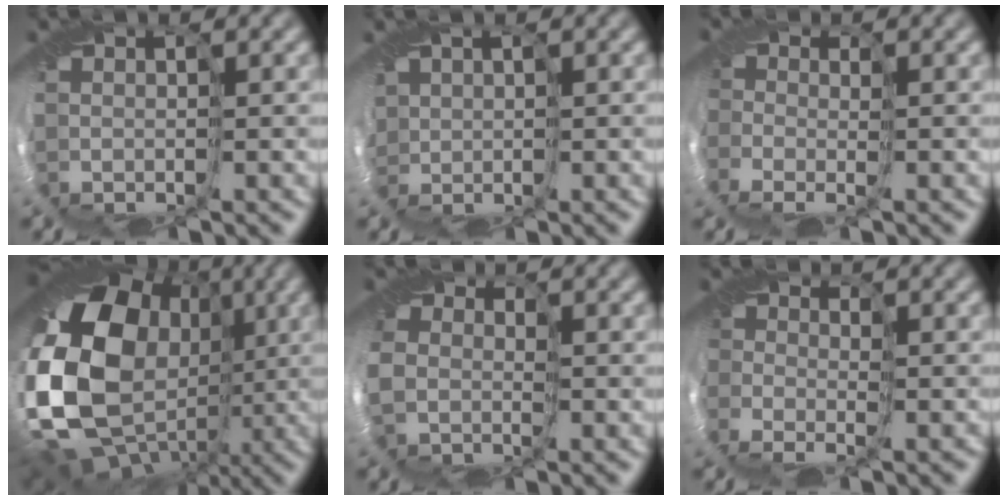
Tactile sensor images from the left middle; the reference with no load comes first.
{"total": 1.0, "force": [-0.4, 0.9, 0.3], "torque": [-0.003, -0.006, -0.012]}
{"total": 1.7, "force": [-1.7, 0.2, -0.2], "torque": [0.024, -0.026, -0.041]}
{"total": 18.1, "force": [-1.9, 14.2, 11.0], "torque": [-0.211, -0.018, -0.060]}
{"total": 1.8, "force": [-0.7, 1.6, 0.2], "torque": [0.000, -0.021, -0.023]}
{"total": 1.8, "force": [-1.7, 0.6, 0.2], "torque": [0.023, -0.029, -0.041]}